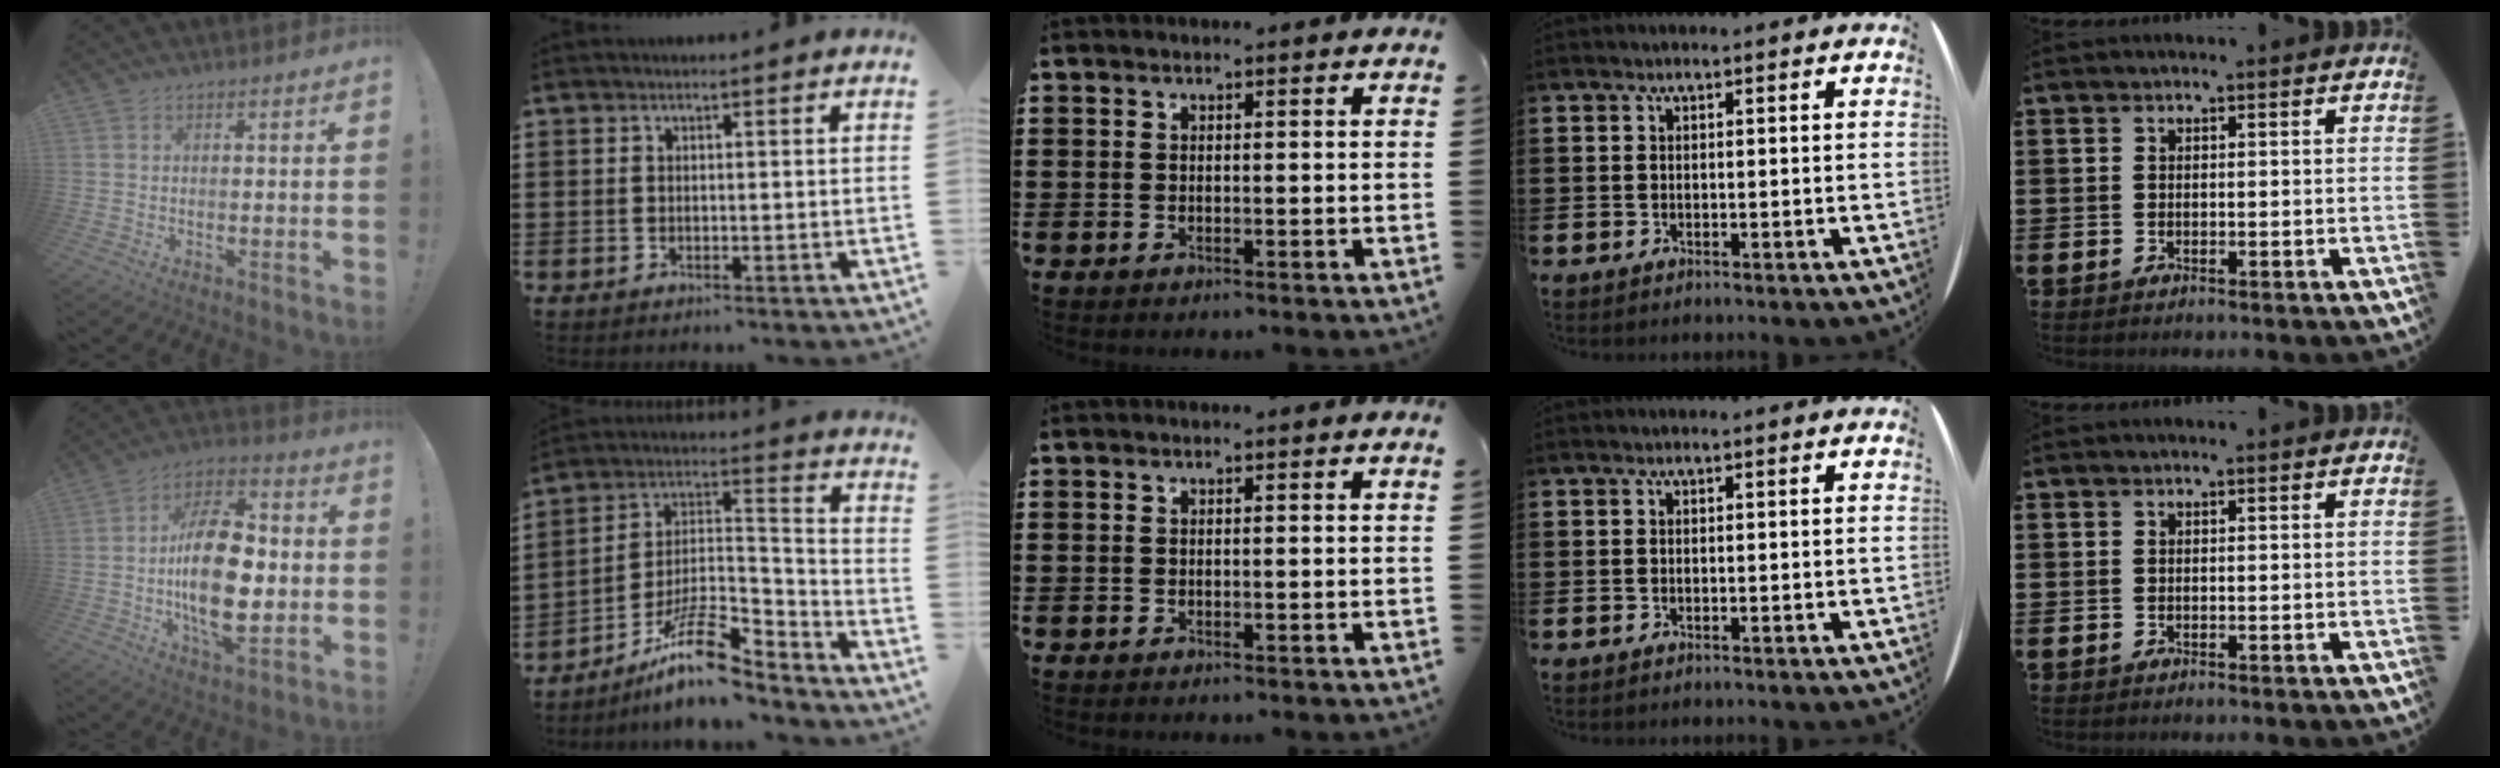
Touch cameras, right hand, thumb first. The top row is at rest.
{"thumb": {"total": 22.0, "force": [-2.1, 11.5, 18.6], "torque": [-0.338, 0.003, -0.036]}, "index": {"total": 12.6, "force": [-9.1, 4.1, 7.7], "torque": [-0.140, 0.030, -0.168]}}